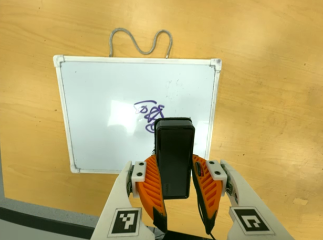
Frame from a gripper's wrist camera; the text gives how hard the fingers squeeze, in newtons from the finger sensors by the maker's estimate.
{"total": 7.6, "left": 5.8, "right": 9.4}